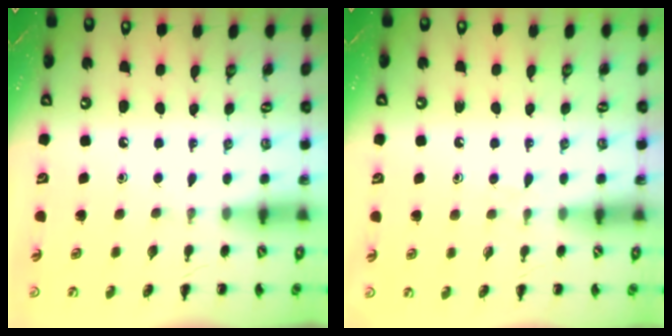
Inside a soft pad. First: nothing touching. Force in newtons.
{"total": 3.6, "press": 3.2, "slide": 1.8}